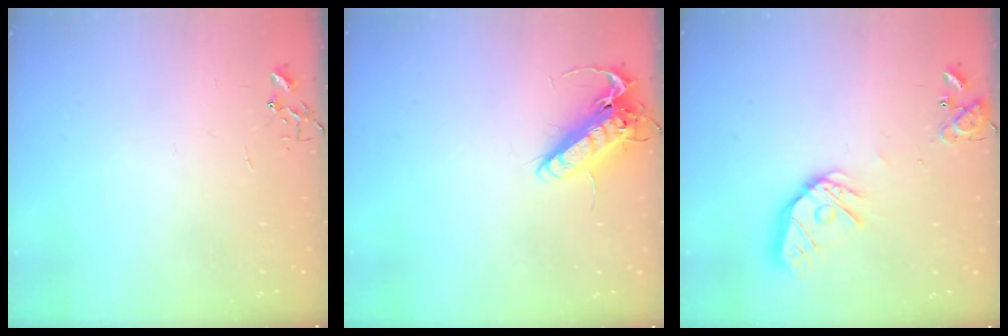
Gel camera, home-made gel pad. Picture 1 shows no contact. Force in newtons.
{"total": 13.8, "press": 13.6, "slide": 2.3}
{"total": 15.4, "press": 15.3, "slide": 2.1}